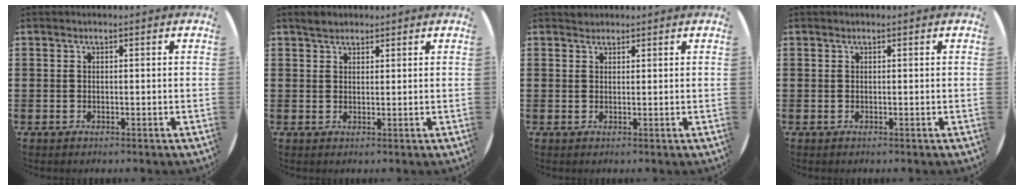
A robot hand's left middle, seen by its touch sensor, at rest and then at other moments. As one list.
[{"total": 1.8, "force": [1.6, 0.6, 0.2], "torque": [0.001, 0.002, 0.030]}, {"total": 0.9, "force": [0.8, 0.3, -0.1], "torque": [0.002, 0.003, 0.017]}, {"total": 0.0}]